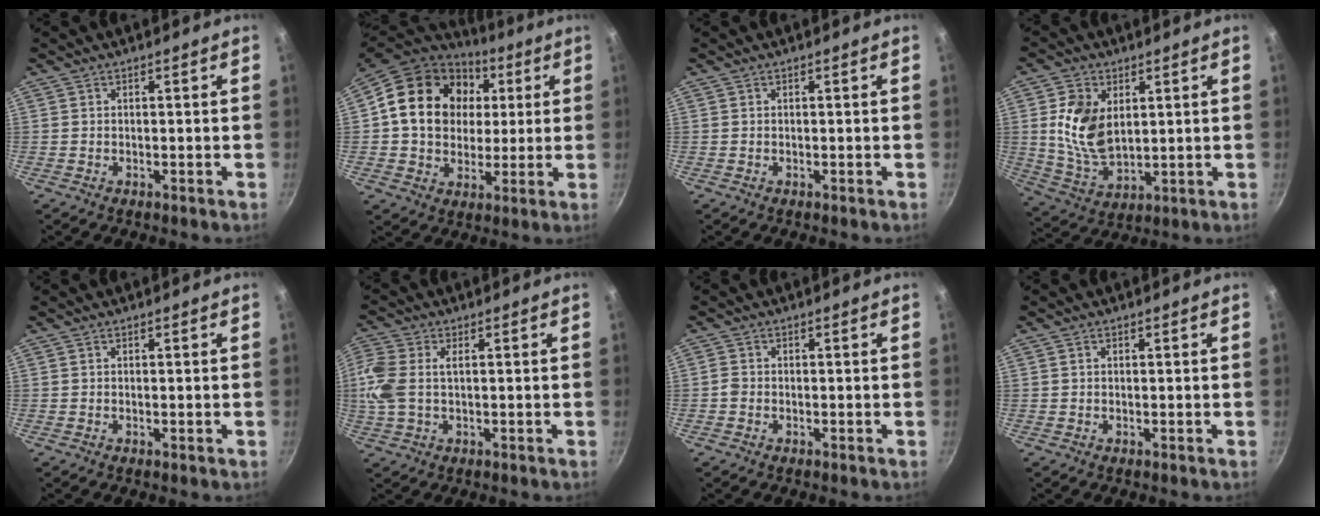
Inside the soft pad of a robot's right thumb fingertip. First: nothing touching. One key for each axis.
{"total": 20.8, "fx": 4.1, "fy": 16.7, "fz": 11.8, "tx": -0.189, "ty": 0.020, "tz": 0.064}
{"total": 0.0}
{"total": 12.0, "fx": 2.5, "fy": 7.8, "fz": 8.9, "tx": -0.158, "ty": -0.023, "tz": 0.057}
{"total": 0.0}
{"total": 7.8, "fx": 1.0, "fy": 4.6, "fz": 6.3, "tx": -0.144, "ty": 0.010, "tz": 0.015}
{"total": 1.2, "fx": -0.5, "fy": 1.0, "fz": 0.5, "tx": -0.008, "ty": 0.003, "tz": -0.013}
{"total": 0.6, "fx": 0.2, "fy": 0.5, "fz": 0.3, "tx": -0.004, "ty": 0.003, "tz": 0.004}